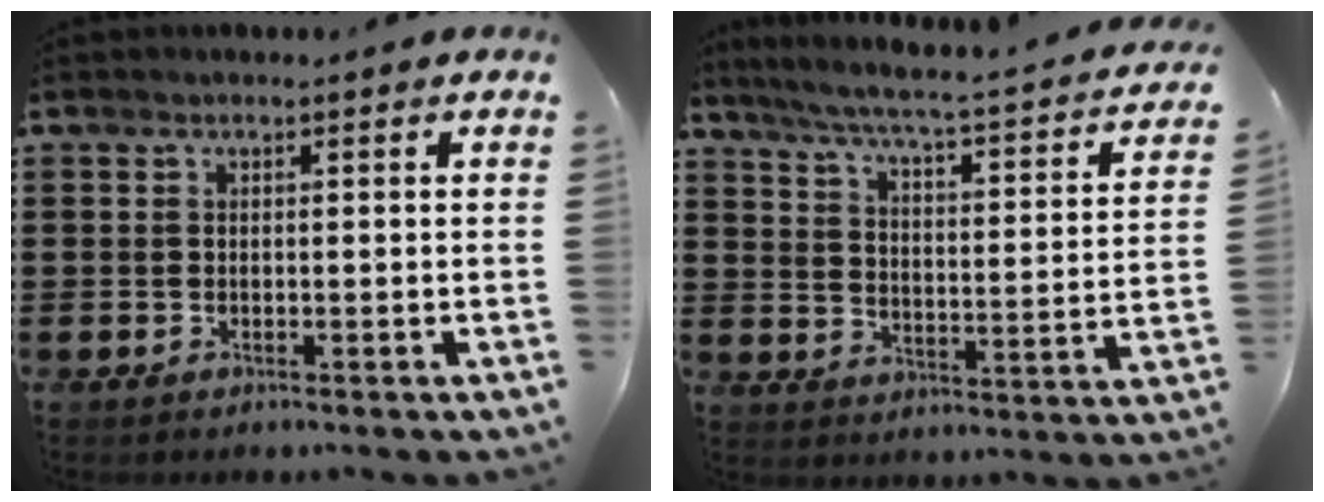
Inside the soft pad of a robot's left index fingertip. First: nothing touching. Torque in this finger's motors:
{"motor_torque": [2.14, 0.00, 0.00, -0.06]}